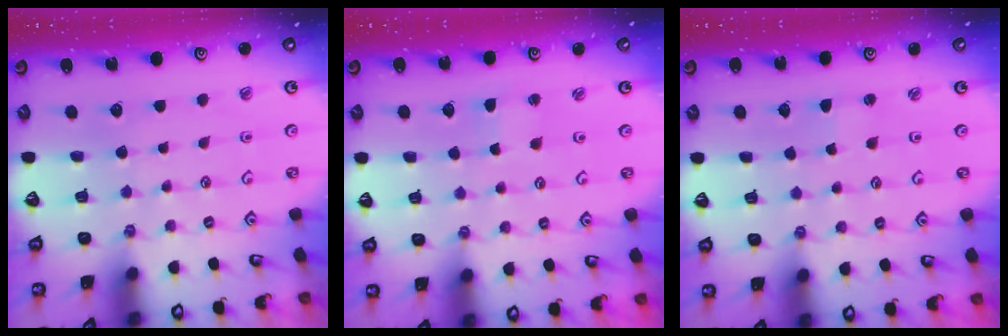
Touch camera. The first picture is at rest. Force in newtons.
{"total": 1.9, "press": 1.9, "slide": 0.3}
{"total": 1.5, "press": 1.5, "slide": 0.1}